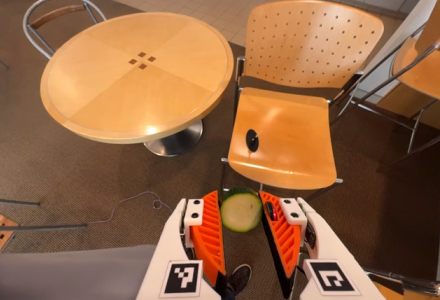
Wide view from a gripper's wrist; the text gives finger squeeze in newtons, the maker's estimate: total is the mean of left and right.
{"total": 8.4, "left": 7.7, "right": 9.1}